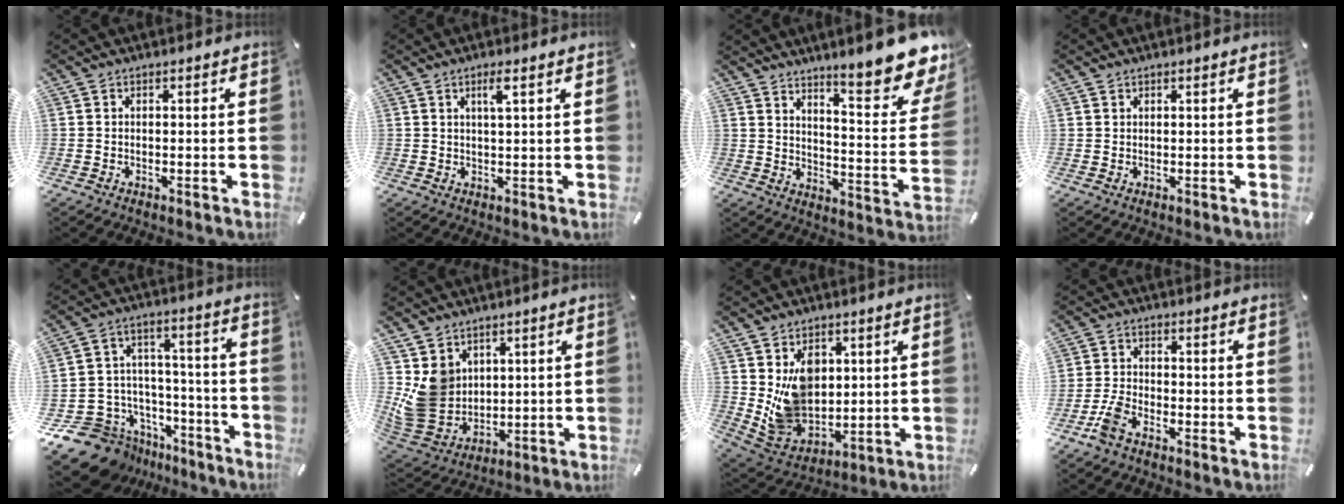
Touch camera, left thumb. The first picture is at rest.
{"total": 3.2, "force": [1.4, 0.3, 2.9], "torque": [-0.060, 0.000, 0.022]}
{"total": 15.3, "force": [11.7, 4.3, 8.8], "torque": [-0.123, -0.105, 0.197]}
{"total": 0.8, "force": [0.5, 0.5, -0.2], "torque": [0.006, 0.003, 0.010]}
{"total": 13.1, "force": [-8.6, 9.5, 2.8], "torque": [-0.058, 0.043, -0.135]}
{"total": 11.4, "force": [3.1, 10.2, 4.1], "torque": [-0.099, -0.025, 0.061]}
{"total": 11.6, "force": [3.5, 9.8, 5.2], "torque": [-0.105, -0.022, 0.074]}
{"total": 5.1, "force": [-3.3, 2.8, 2.7], "torque": [-0.066, 0.013, -0.066]}